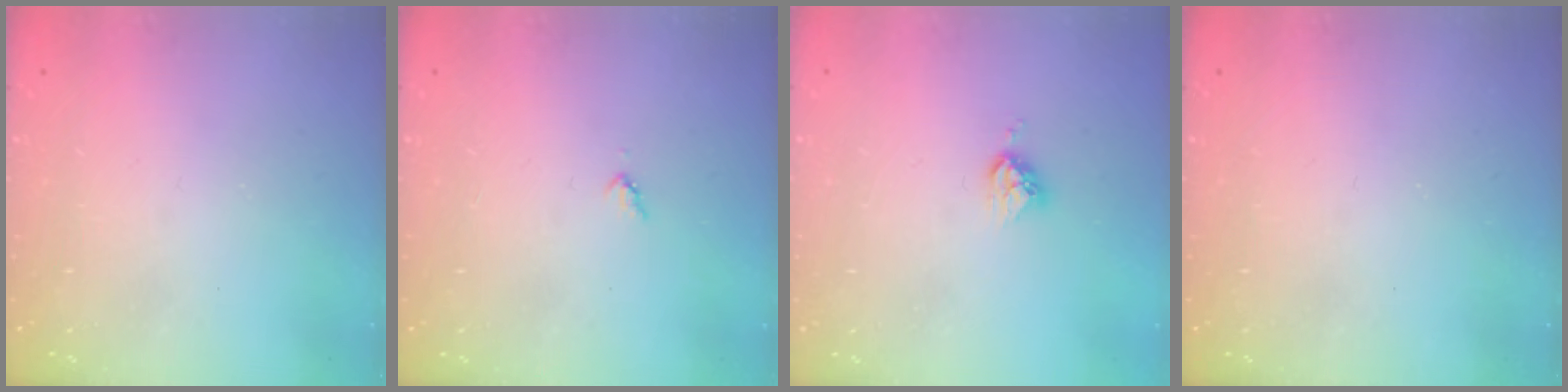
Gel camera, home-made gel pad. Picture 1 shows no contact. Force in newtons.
{"total": 3.0, "press": 3.0, "slide": 0.3}
{"total": 5.0, "press": 4.9, "slide": 0.4}
{"total": 0.0}